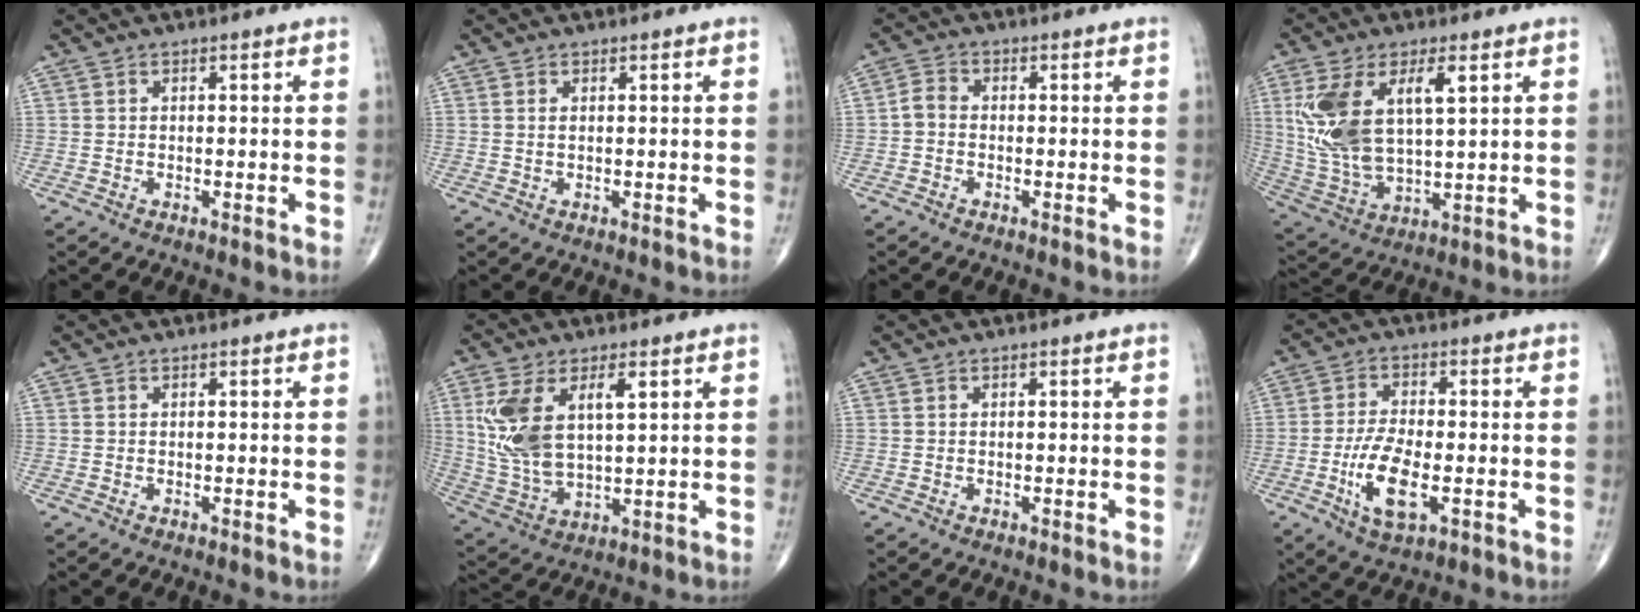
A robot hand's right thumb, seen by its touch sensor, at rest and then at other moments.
{"total": 0.7, "force": [0.3, 0.3, 0.6], "torque": [-0.016, 0.002, 0.008]}
{"total": 2.7, "force": [-0.6, 2.0, 1.7], "torque": [-0.026, 0.008, -0.021]}
{"total": 16.4, "force": [4.6, 7.7, 13.8], "torque": [-0.281, -0.014, 0.101]}
{"total": 0.0}
{"total": 13.9, "force": [4.0, 6.7, 11.4], "torque": [-0.233, -0.012, 0.091]}
{"total": 0.0}
{"total": 9.1, "force": [-2.6, 3.7, 7.9], "torque": [-0.156, 0.002, -0.045]}